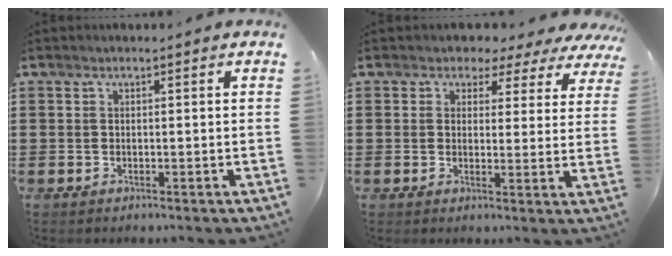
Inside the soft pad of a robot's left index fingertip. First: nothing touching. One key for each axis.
{"total": 2.8, "fx": 2.0, "fy": 1.8, "fz": 0.4, "tx": -0.020, "ty": -0.011, "tz": 0.031}